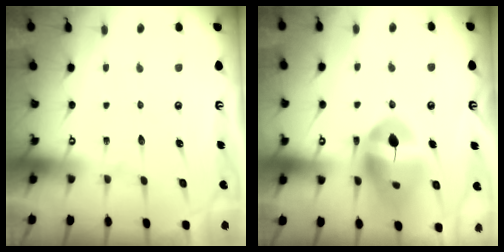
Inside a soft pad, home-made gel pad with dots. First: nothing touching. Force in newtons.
{"total": 14.9, "press": 14.8, "slide": 1.4}